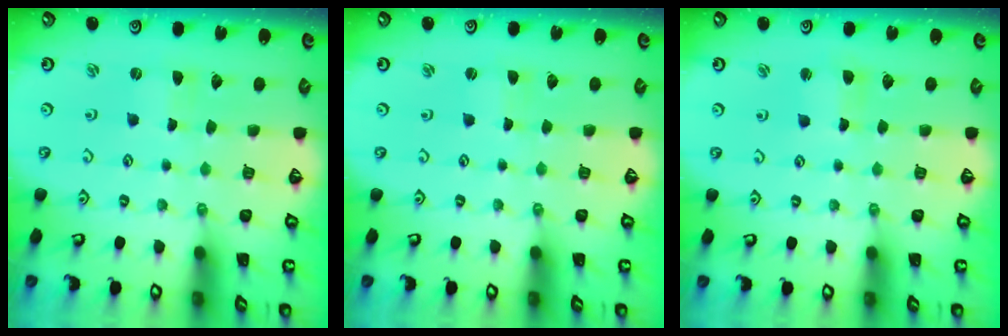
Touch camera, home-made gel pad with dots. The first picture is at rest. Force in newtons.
{"total": 0.5, "press": 0.4, "slide": 0.3}
{"total": 1.9, "press": 1.9, "slide": 0.3}